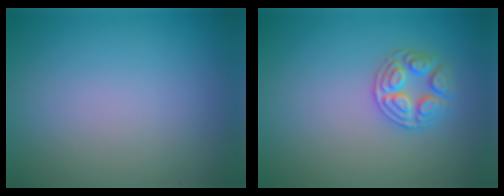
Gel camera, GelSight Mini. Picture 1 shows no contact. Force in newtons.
{"total": 2.6, "press": 2.6, "slide": 0.2}